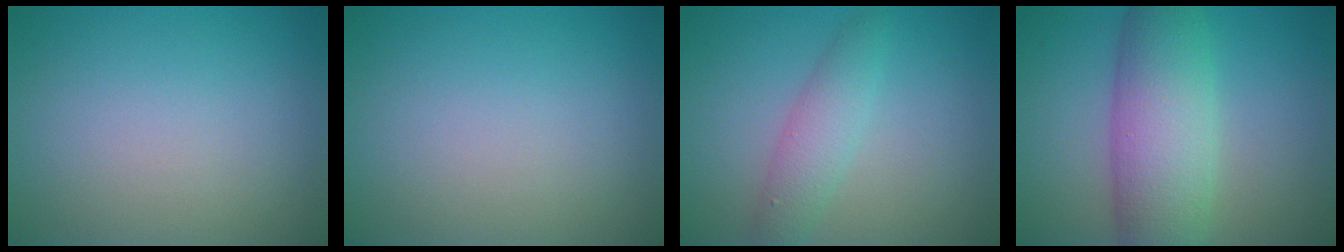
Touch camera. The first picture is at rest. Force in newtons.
{"total": 0.0}
{"total": 2.8, "press": 2.8, "slide": 0.1}
{"total": 8.3, "press": 8.3, "slide": 0.1}